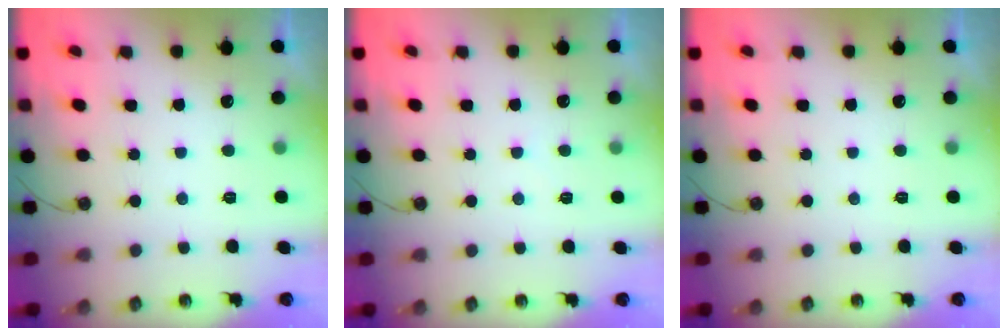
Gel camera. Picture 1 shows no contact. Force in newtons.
{"total": 5.4, "press": 5.4, "slide": 0.6}
{"total": 0.0}